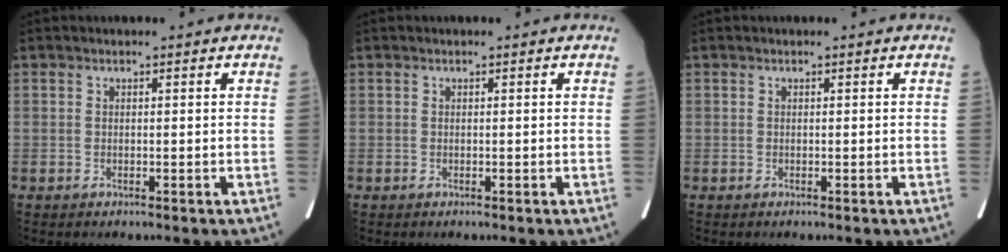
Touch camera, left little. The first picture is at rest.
{"total": 0.0}
{"total": 0.0}